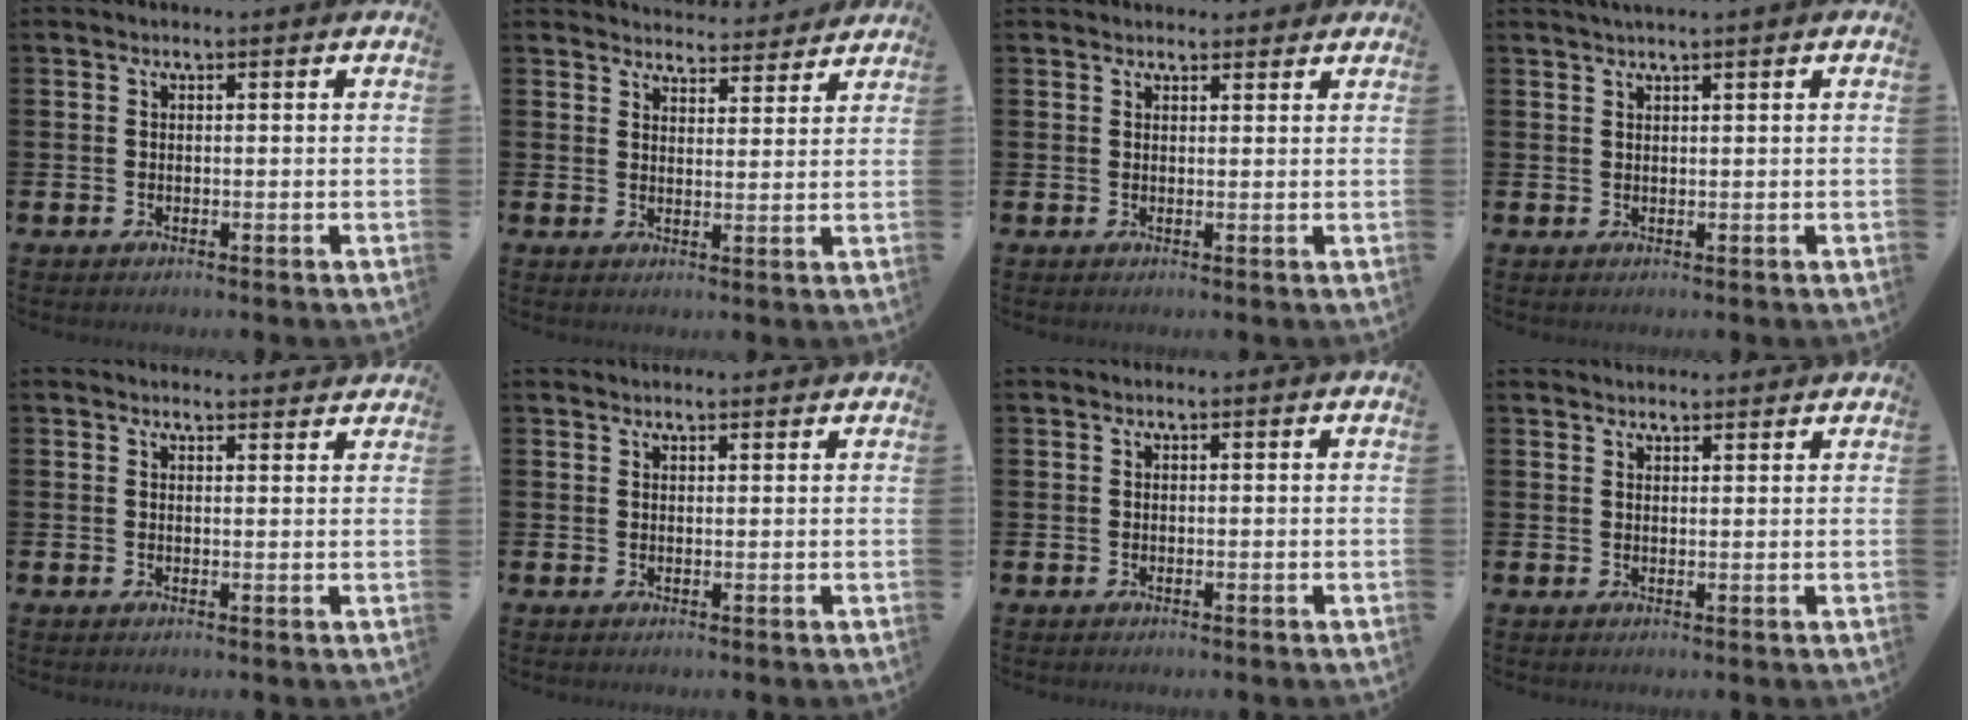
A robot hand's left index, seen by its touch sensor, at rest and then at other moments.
{"total": 4.0, "force": [4.0, 0.6, -0.2], "torque": [0.006, -0.032, 0.069]}
{"total": 1.7, "force": [1.6, 0.4, -0.1], "torque": [0.019, -0.009, 0.026]}
{"total": 1.2, "force": [1.0, -0.2, 0.6], "torque": [-0.015, 0.002, 0.019]}
{"total": 1.6, "force": [1.6, 0.1, -0.1], "torque": [0.011, -0.011, 0.027]}
{"total": 1.3, "force": [1.3, 0.1, 0.1], "torque": [0.009, -0.006, 0.022]}
{"total": 0.0}
{"total": 2.1, "force": [2.0, 0.3, -0.1], "torque": [0.009, -0.011, 0.035]}